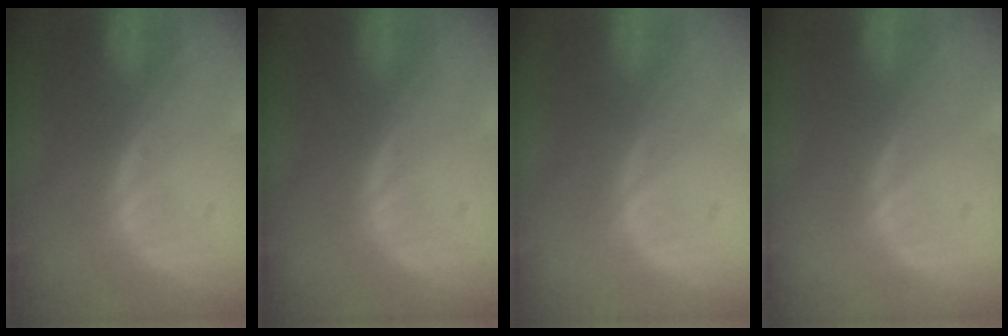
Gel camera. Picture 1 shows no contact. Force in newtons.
{"total": 0.0}
{"total": 0.0}
{"total": 0.0}